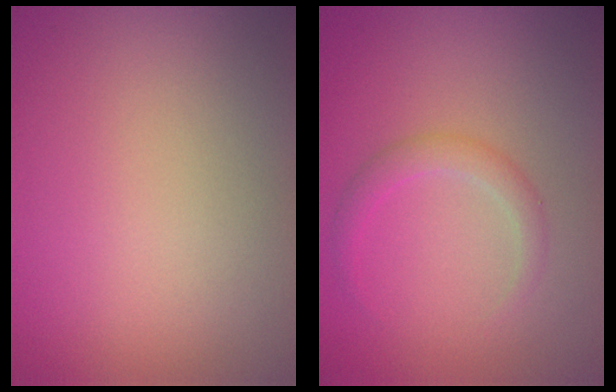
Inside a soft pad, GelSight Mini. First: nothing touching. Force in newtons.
{"total": 1.8, "press": 1.8, "slide": 0.1}